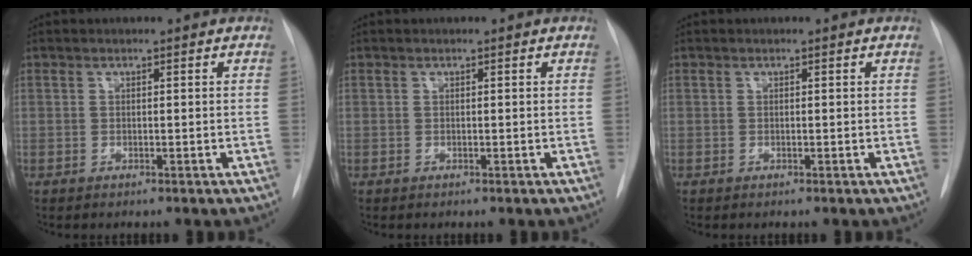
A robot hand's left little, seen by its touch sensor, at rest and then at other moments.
{"total": 0.0}
{"total": 0.0}